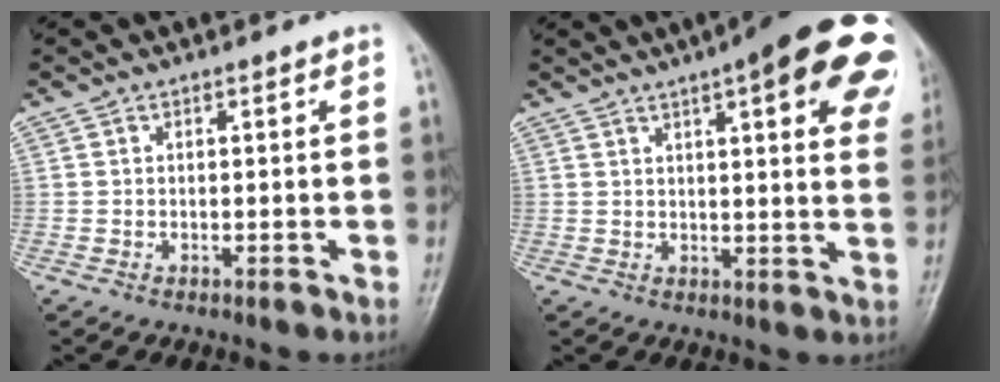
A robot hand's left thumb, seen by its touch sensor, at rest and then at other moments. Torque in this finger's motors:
{"motor_torque": [1.07, 0.55, 1.48, -1.29, 0.20]}